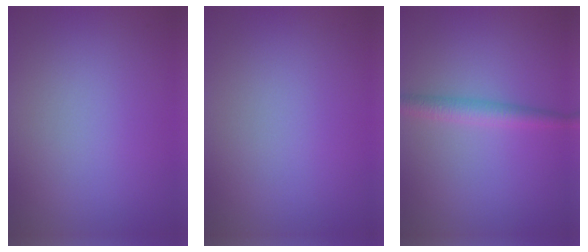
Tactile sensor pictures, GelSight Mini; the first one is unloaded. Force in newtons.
{"total": 0.0}
{"total": 2.4, "press": 2.4, "slide": 0.0}